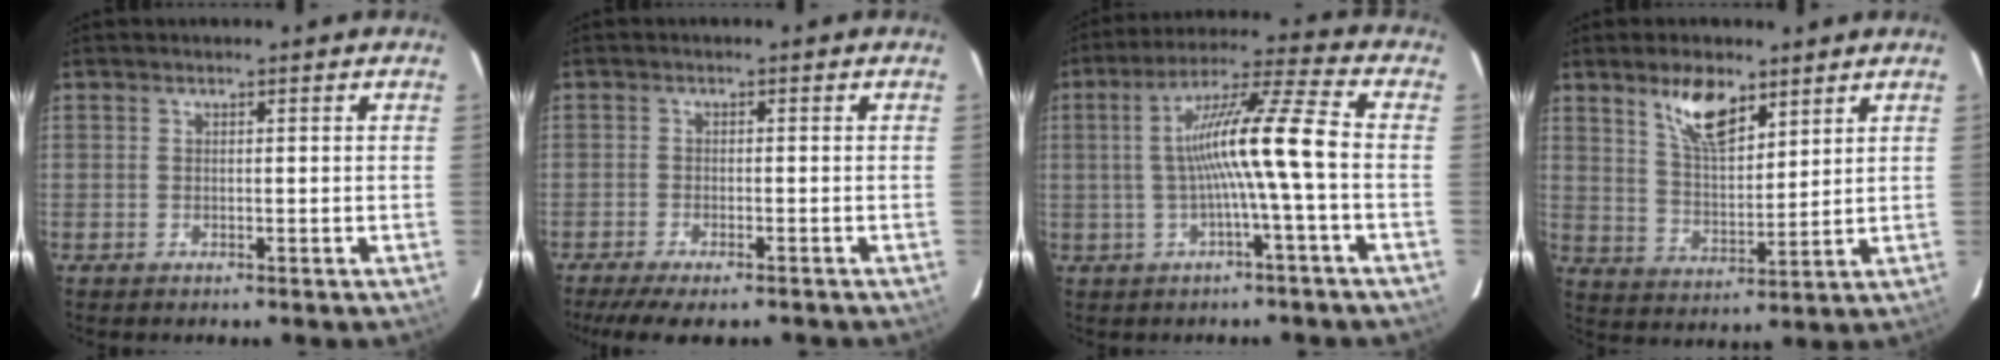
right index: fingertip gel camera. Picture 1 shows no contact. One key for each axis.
{"total": 9.2, "fx": -7.5, "fy": 2.2, "fz": 4.8, "tx": -0.110, "ty": -0.029, "tz": -0.122}
{"total": 11.8, "fx": -1.5, "fy": -1.0, "fz": 11.6, "tx": -0.211, "ty": 0.019, "tz": -0.022}
{"total": 9.6, "fx": 6.2, "fy": 3.9, "fz": 6.3, "tx": -0.106, "ty": 0.002, "tz": 0.121}